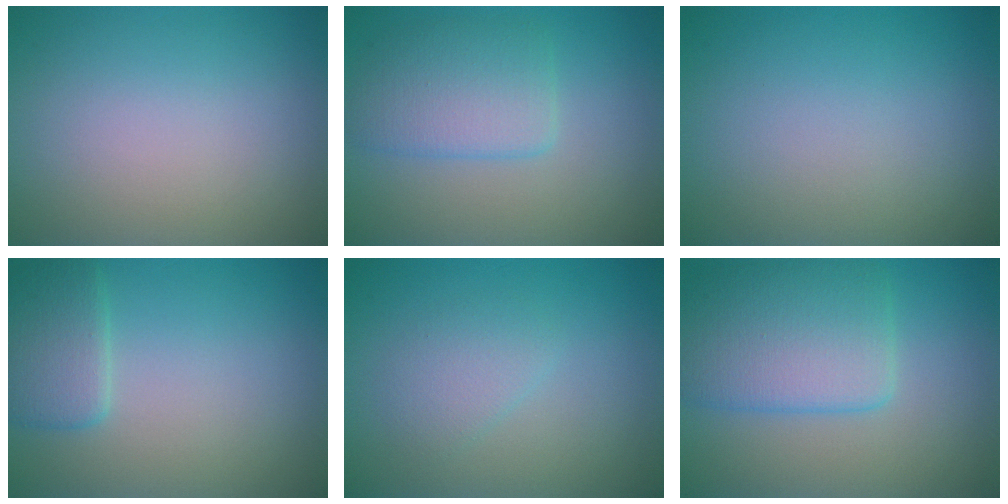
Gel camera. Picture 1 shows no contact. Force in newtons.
{"total": 3.7, "press": 3.7, "slide": 0.1}
{"total": 0.0}
{"total": 2.9, "press": 2.9, "slide": 0.1}
{"total": 1.8, "press": 1.8, "slide": 0.1}
{"total": 5.7, "press": 5.7, "slide": 0.1}